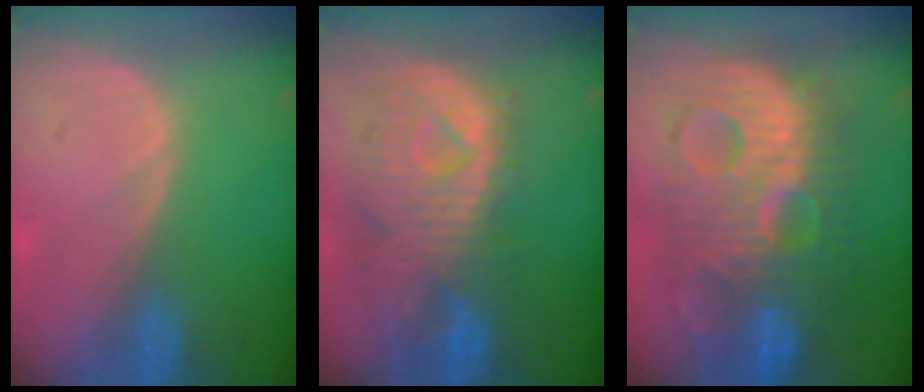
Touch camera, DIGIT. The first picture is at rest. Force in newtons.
{"total": 11.3, "press": 9.7, "slide": 5.7}
{"total": 13.4, "press": 13.4, "slide": 1.0}